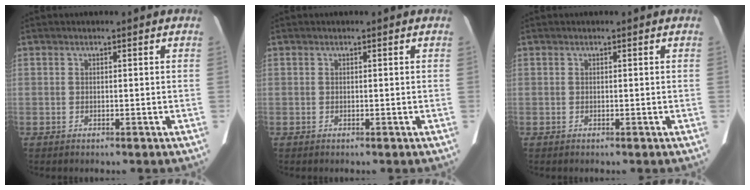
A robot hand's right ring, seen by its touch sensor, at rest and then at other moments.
{"total": 0.0}
{"total": 0.0}